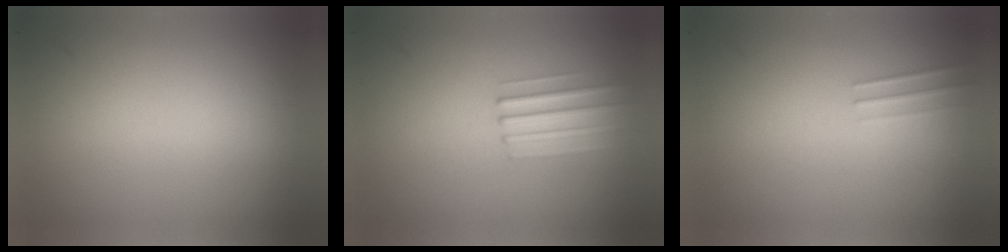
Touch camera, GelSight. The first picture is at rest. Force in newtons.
{"total": 2.1}
{"total": 1.0}